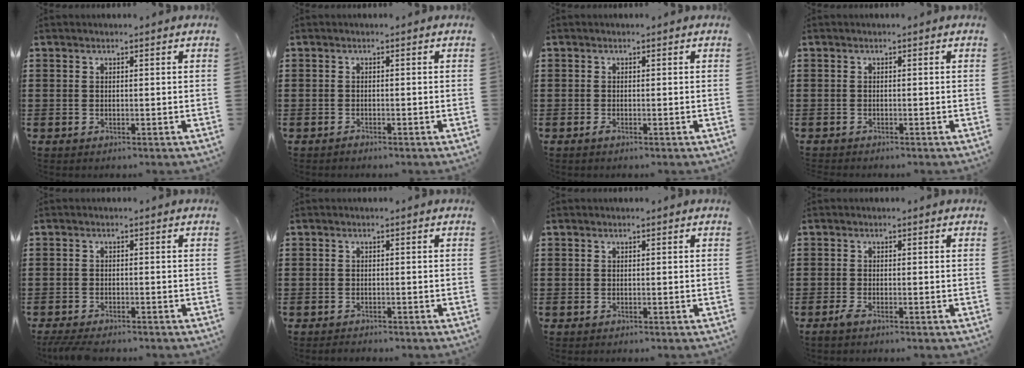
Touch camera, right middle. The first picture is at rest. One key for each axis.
{"total": 0.6, "fx": -0.5, "fy": 0.1, "fz": 0.1, "tx": -0.005, "ty": -0.002, "tz": -0.011}
{"total": 0.6, "fx": -0.4, "fy": 0.1, "fz": 0.5, "tx": -0.010, "ty": -0.004, "tz": -0.006}
{"total": 0.5, "fx": -0.5, "fy": 0.1, "fz": 0.0, "tx": 0.000, "ty": 0.000, "tz": -0.012}
{"total": 2.1, "fx": -1.9, "fy": 0.3, "fz": 0.7, "tx": -0.022, "ty": 0.000, "tz": -0.042}
{"total": 0.9, "fx": -0.8, "fy": 0.2, "fz": -0.1, "tx": -0.001, "ty": 0.001, "tz": -0.019}
{"total": 0.0}
{"total": 1.1, "fx": -0.7, "fy": 0.2, "fz": 0.9, "tx": -0.017, "ty": -0.003, "tz": -0.014}